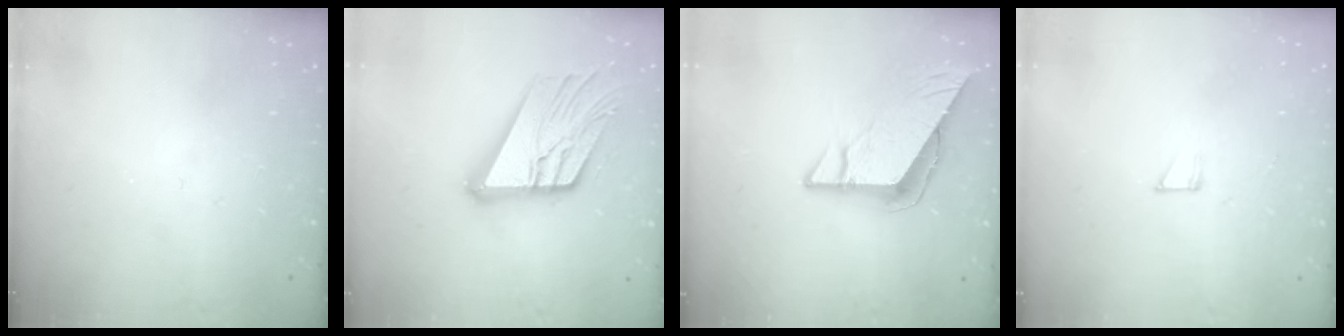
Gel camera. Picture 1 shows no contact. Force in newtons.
{"total": 19.8, "press": 19.7, "slide": 2.3}
{"total": 8.8, "press": 8.7, "slide": 0.8}
{"total": 2.3, "press": 2.3, "slide": 0.2}